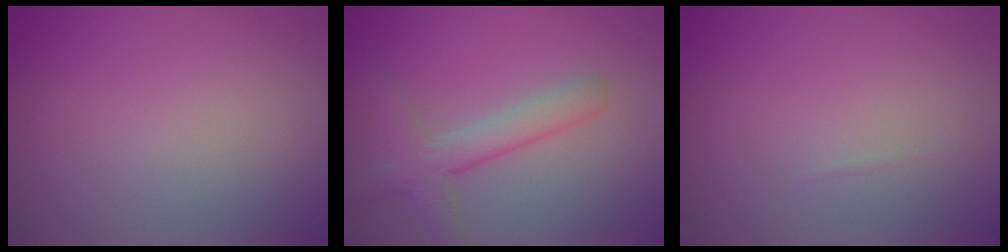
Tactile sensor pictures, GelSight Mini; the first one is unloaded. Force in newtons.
{"total": 4.0, "press": 4.0, "slide": 0.2}
{"total": 0.0}